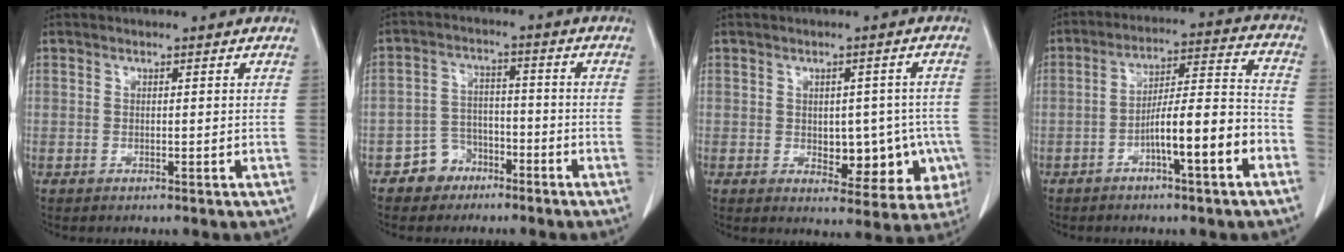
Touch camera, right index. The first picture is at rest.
{"total": 5.3, "force": [-3.5, 3.9, 0.4], "torque": [0.001, 0.015, -0.059]}
{"total": 9.2, "force": [-1.7, 5.4, 7.2], "torque": [-0.069, 0.015, -0.010]}
{"total": 11.1, "force": [-4.8, 0.9, 10.0], "torque": [-0.162, 0.023, -0.075]}